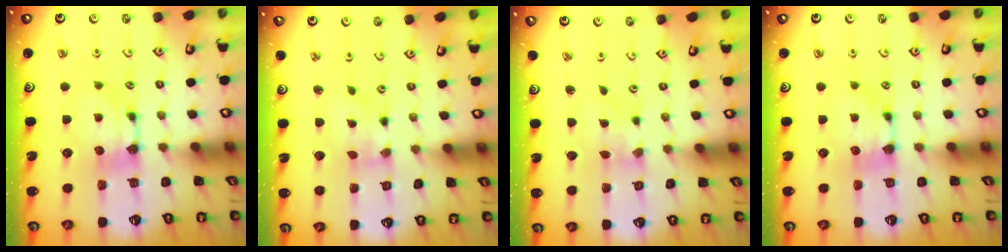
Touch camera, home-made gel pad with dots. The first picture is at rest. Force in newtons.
{"total": 1.5, "press": 1.1, "slide": 1.0}
{"total": 2.9, "press": 2.7, "slide": 0.9}
{"total": 0.0}